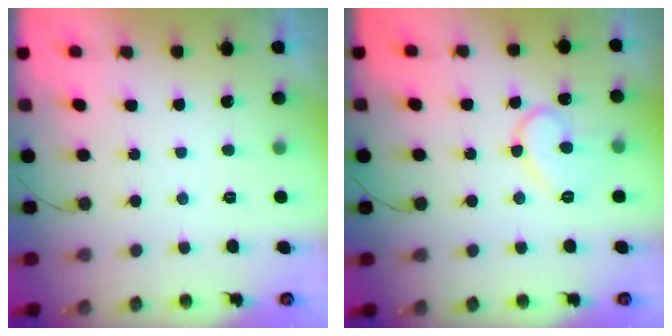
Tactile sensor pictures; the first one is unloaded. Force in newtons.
{"total": 10.2, "press": 10.1, "slide": 0.8}